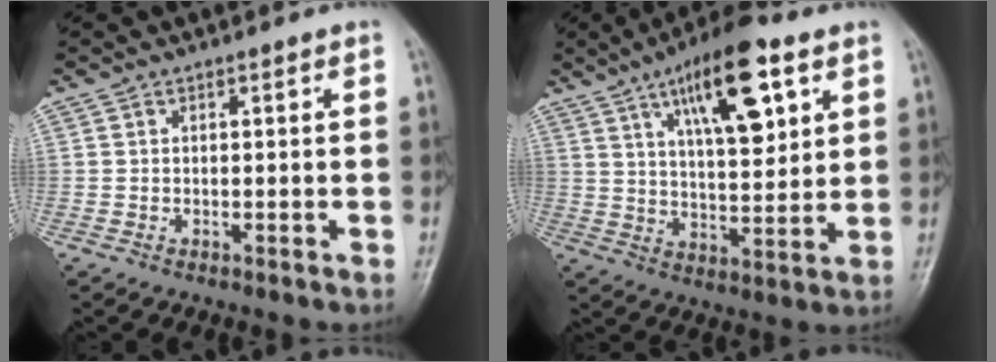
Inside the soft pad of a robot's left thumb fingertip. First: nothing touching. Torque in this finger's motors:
{"motor_torque": [0.61, 0.70, 1.40, -1.39, 0.25]}